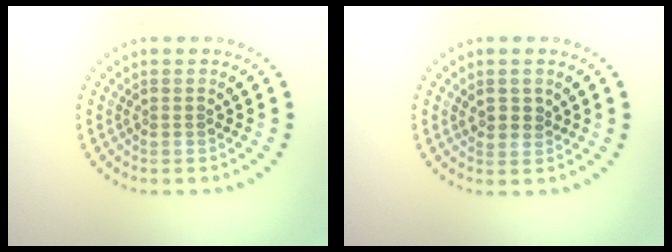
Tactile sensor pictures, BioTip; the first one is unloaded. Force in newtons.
{"total": 1.4, "press": 1.2, "slide": 0.7}